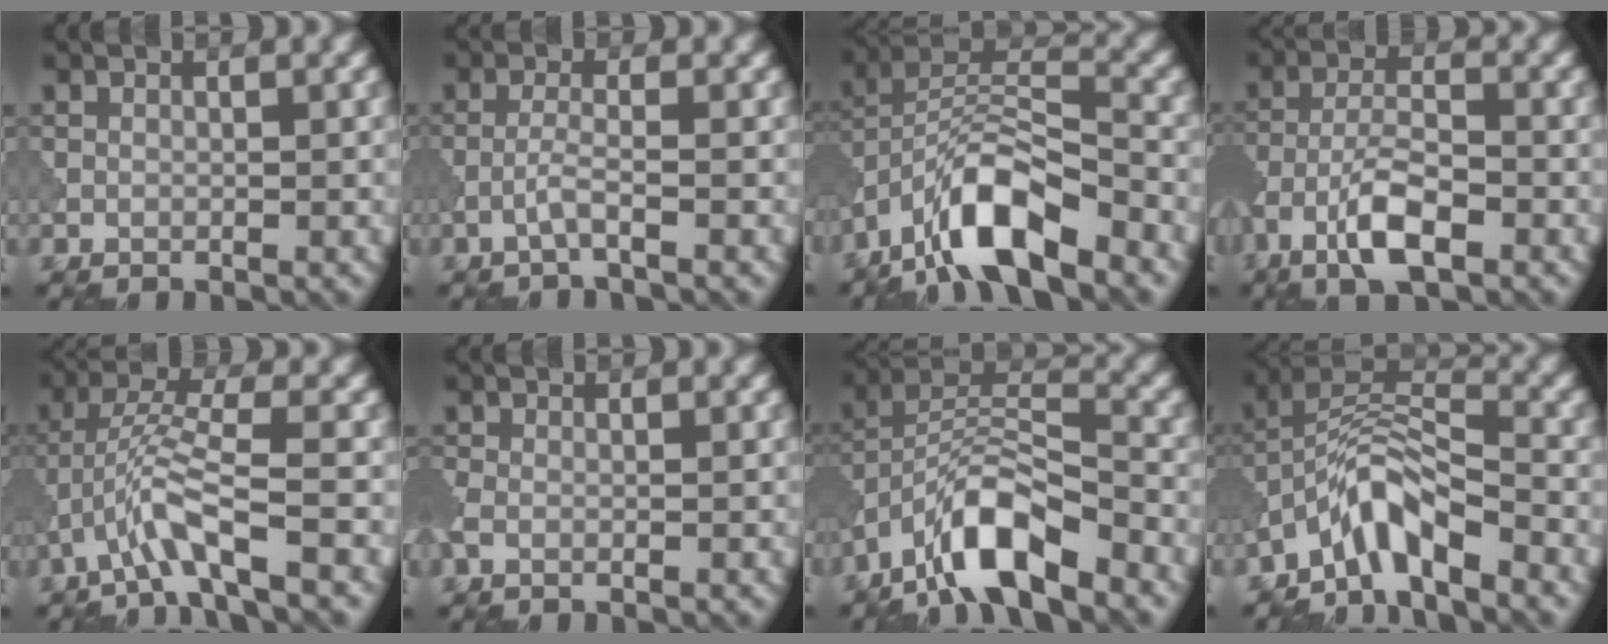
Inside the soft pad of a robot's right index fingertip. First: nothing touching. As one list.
[{"total": 1.9, "force": [-1.0, 0.1, 1.6], "torque": [-0.031, 0.007, -0.032]}, {"total": 9.5, "force": [-6.2, 2.9, 6.6], "torque": [-0.117, 0.011, -0.125]}, {"total": 5.3, "force": [-3.1, 1.7, 4.0], "torque": [-0.079, 0.006, -0.064]}, {"total": 4.8, "force": [-2.8, 0.4, 3.8], "torque": [-0.080, 0.012, -0.060]}, {"total": 1.7, "force": [-0.9, 0.8, 1.2], "torque": [-0.035, -0.005, -0.027]}, {"total": 8.5, "force": [-5.8, 2.3, 5.7], "torque": [-0.101, 0.011, -0.114]}, {"total": 5.4, "force": [-4.0, 1.3, 3.4], "torque": [-0.061, 0.013, -0.086]}]